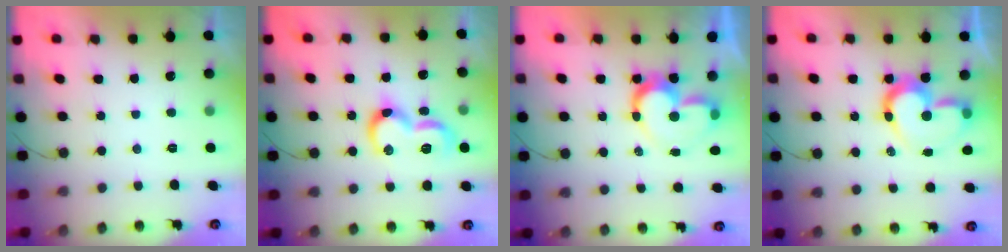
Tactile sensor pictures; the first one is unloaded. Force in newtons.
{"total": 12.6, "press": 12.6, "slide": 1.2}
{"total": 11.3, "press": 11.3, "slide": 1.1}
{"total": 12.7, "press": 12.6, "slide": 1.5}